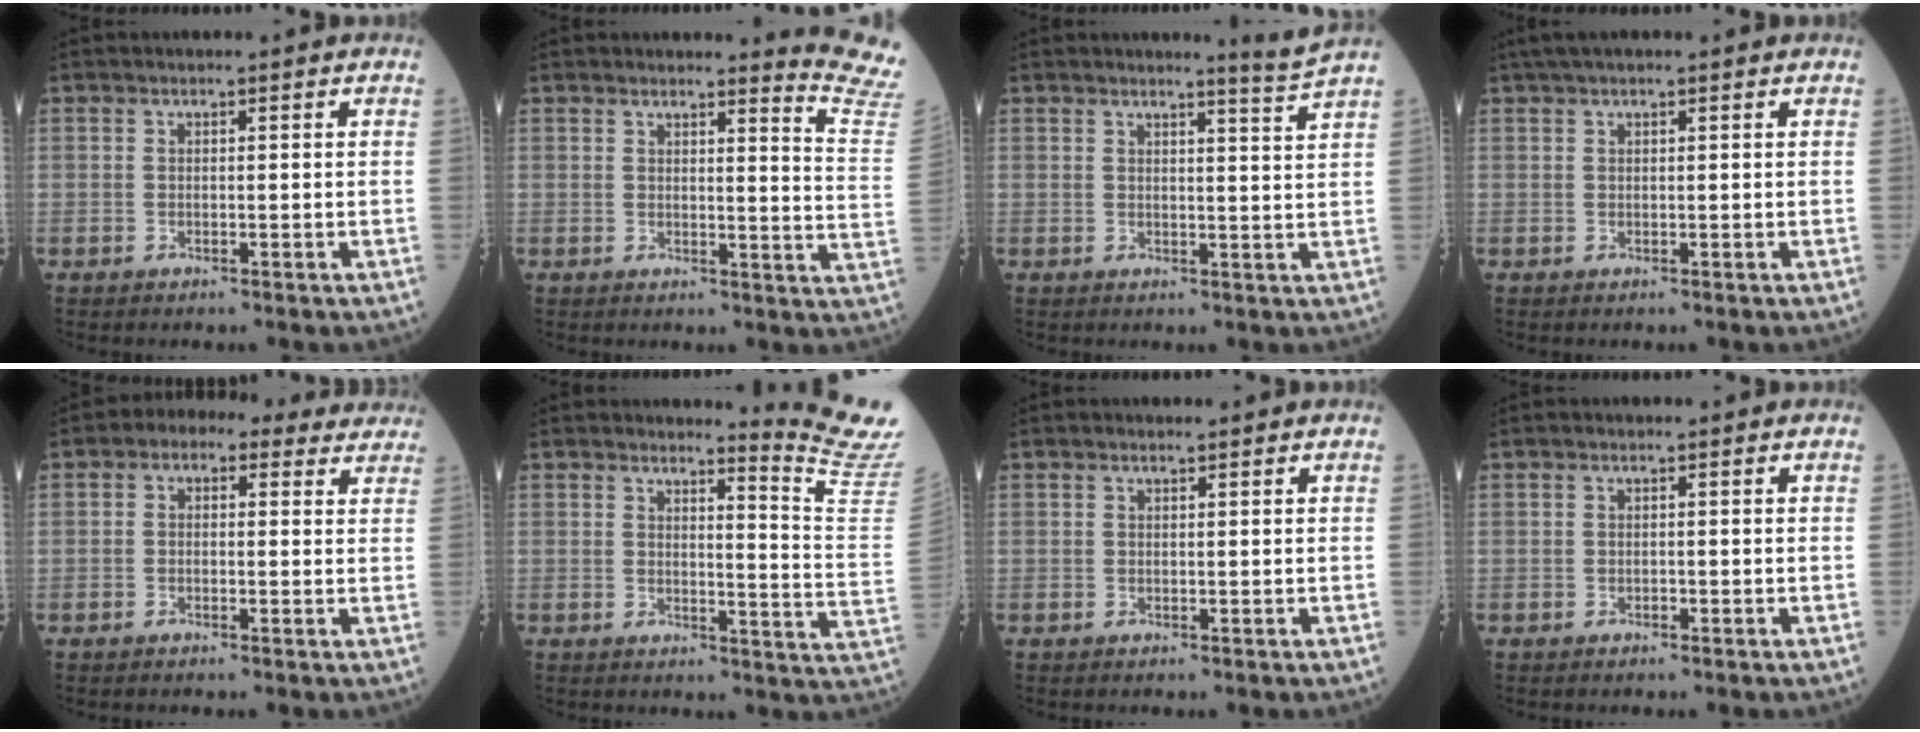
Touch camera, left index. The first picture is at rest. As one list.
[{"total": 9.8, "force": [9.7, -1.7, 0.4], "torque": [-0.004, -0.128, 0.084]}, {"total": 3.2, "force": [2.6, -1.8, -0.1], "torque": [-0.023, -0.035, 0.038]}, {"total": 3.8, "force": [2.9, 0.3, 2.3], "torque": [-0.035, 0.037, 0.050]}, {"total": 7.8, "force": [5.4, 4.4, 3.6], "torque": [-0.038, 0.041, 0.058]}, {"total": 11.1, "force": [10.7, -2.8, 1.1], "torque": [-0.023, -0.137, 0.112]}, {"total": 0.5, "force": [0.5, 0.1, 0.2], "torque": [-0.007, 0.002, 0.008]}, {"total": 0.0}]